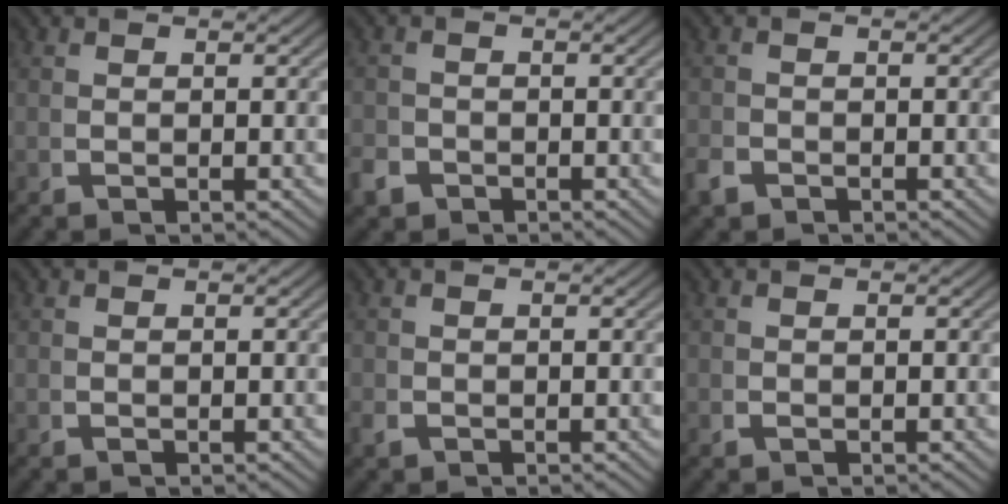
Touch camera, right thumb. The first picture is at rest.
{"total": 1.9, "force": [-1.6, 1.1, 0.0], "torque": [0.000, -0.010, -0.025]}
{"total": 1.2, "force": [-1.1, 0.5, 0.0], "torque": [0.000, -0.005, -0.020]}
{"total": 0.0}
{"total": 0.5, "force": [-0.4, 0.4, 0.1], "torque": [-0.004, -0.004, -0.005]}
{"total": 0.0}